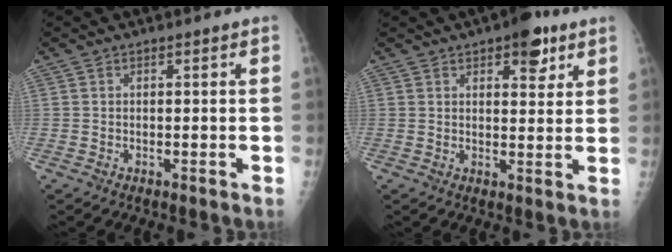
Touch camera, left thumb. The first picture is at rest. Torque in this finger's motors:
{"motor_torque": [1.03, 0.62, 0.79, -0.69, 0.00]}